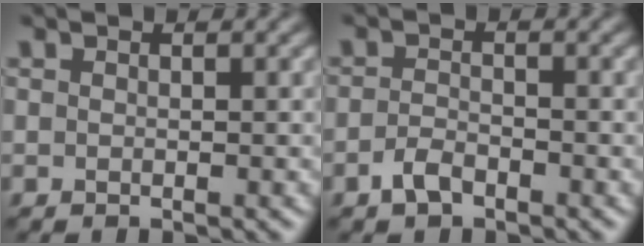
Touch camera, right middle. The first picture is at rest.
{"total": 1.9, "force": [-1.3, 0.9, 1.1], "torque": [-0.022, 0.003, -0.028]}